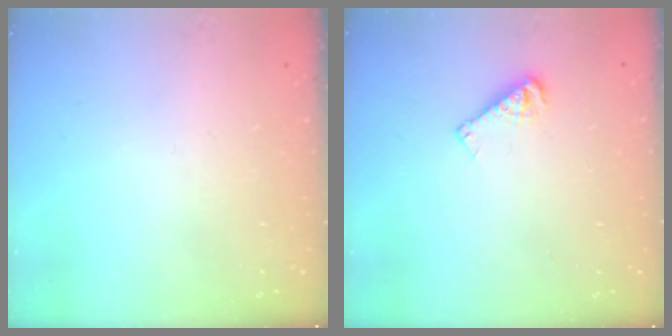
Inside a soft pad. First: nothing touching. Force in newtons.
{"total": 5.0, "press": 5.0, "slide": 0.0}